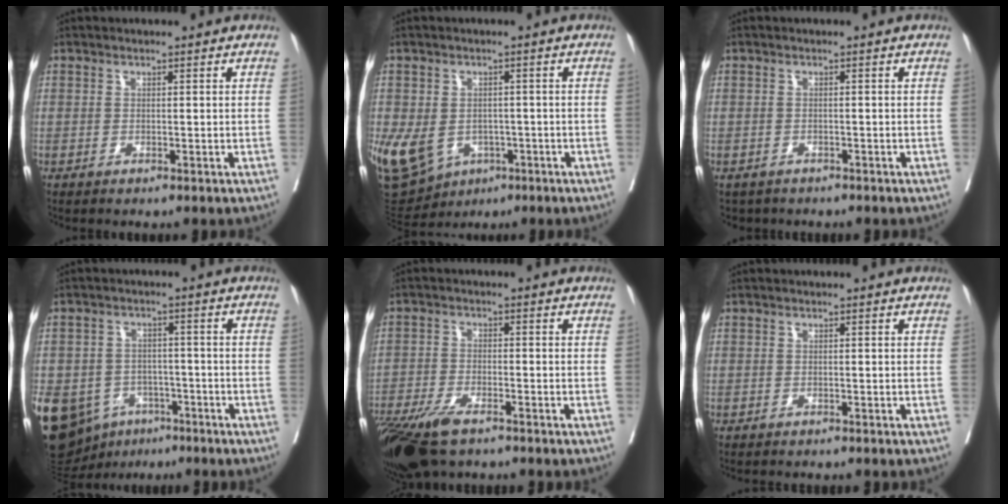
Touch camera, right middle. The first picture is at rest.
{"total": 12.0, "force": [-4.3, 9.1, 6.5], "torque": [-0.143, 0.001, -0.055]}
{"total": 2.7, "force": [-2.3, 1.5, 0.2], "torque": [-0.006, 0.000, -0.033]}
{"total": 19.0, "force": [-9.2, 14.2, 8.7], "torque": [-0.234, 0.000, -0.130]}
{"total": 12.6, "force": [-8.9, 4.2, 7.9], "torque": [-0.167, -0.028, -0.155]}
{"total": 1.4, "force": [-1.3, 0.4, 0.4], "torque": [-0.010, -0.003, -0.018]}